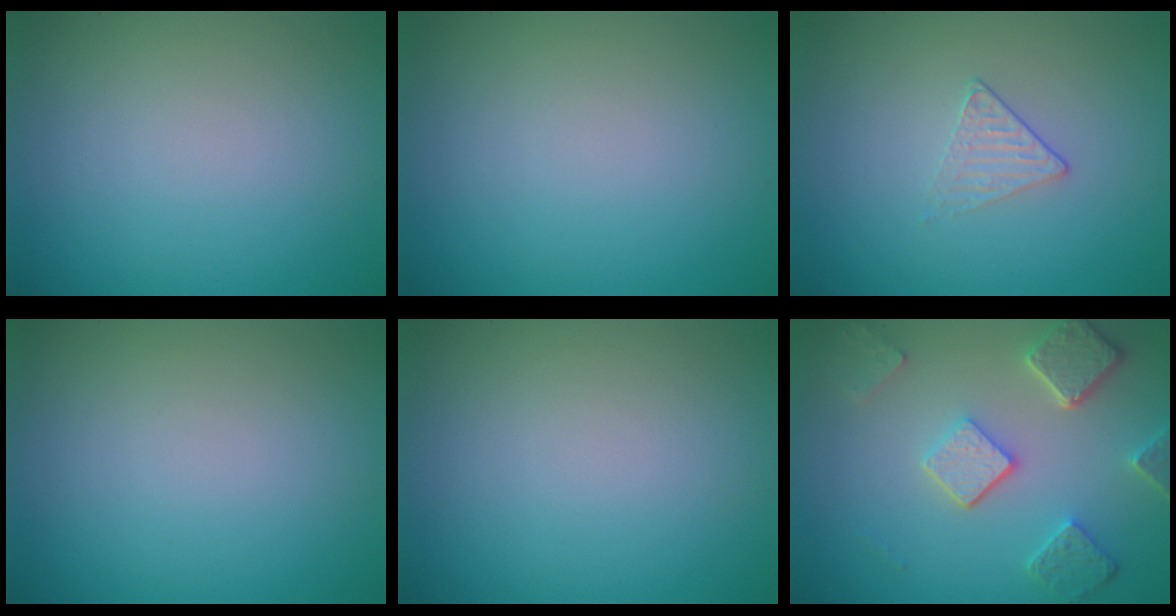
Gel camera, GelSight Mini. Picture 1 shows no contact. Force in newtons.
{"total": 0.0}
{"total": 1.2, "press": 0.7, "slide": 1.0}
{"total": 0.0}
{"total": 0.0}
{"total": 5.1, "press": 4.0, "slide": 3.2}